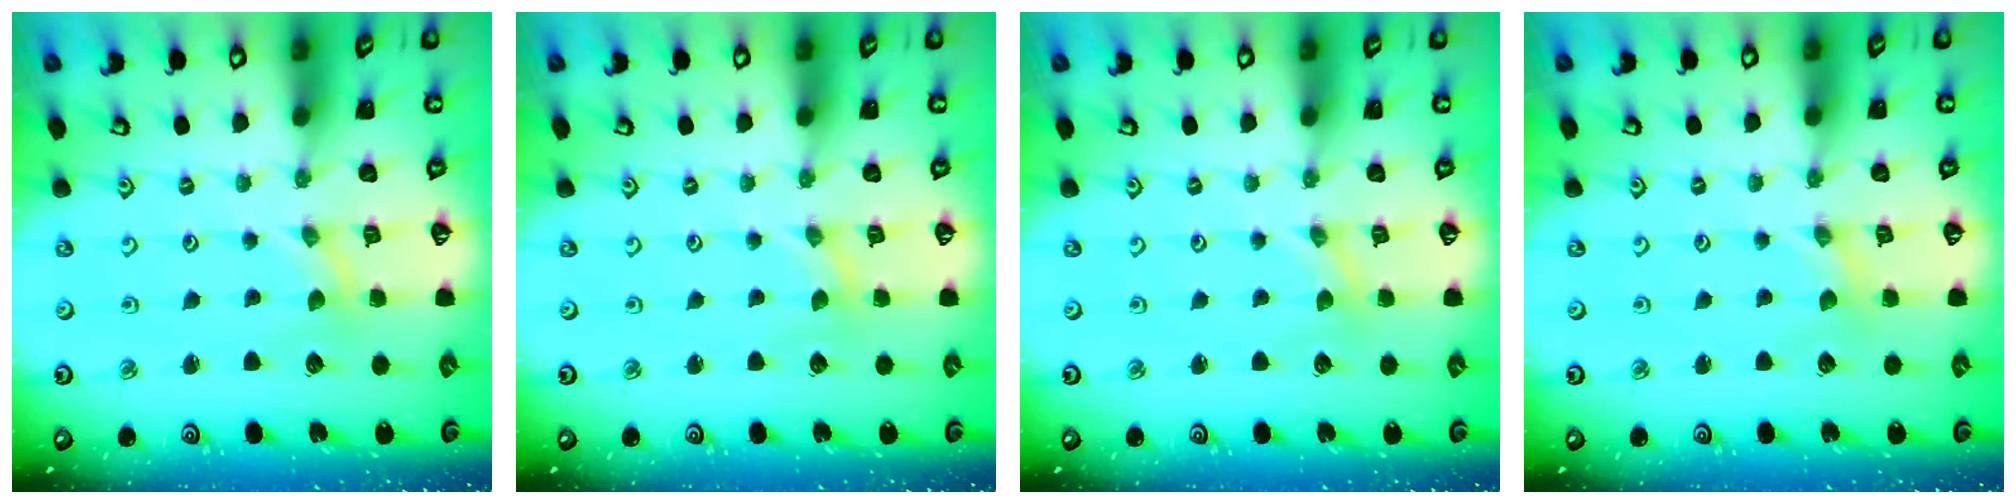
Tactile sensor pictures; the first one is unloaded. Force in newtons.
{"total": 0.0}
{"total": 0.0}
{"total": 0.0}